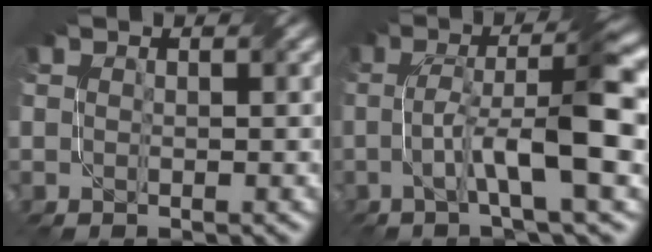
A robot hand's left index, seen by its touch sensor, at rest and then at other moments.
{"total": 8.3, "force": [-0.6, 1.2, 8.2], "torque": [-0.140, 0.019, -0.014]}